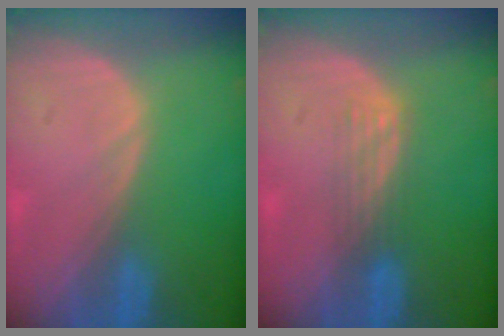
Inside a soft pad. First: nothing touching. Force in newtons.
{"total": 2.8, "press": 2.5, "slide": 1.3}